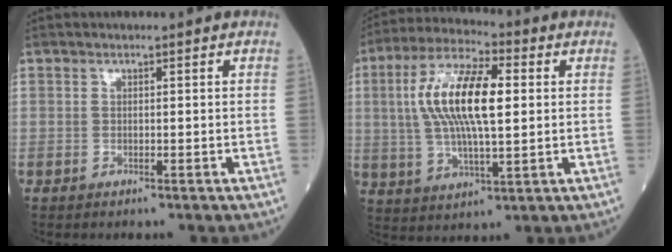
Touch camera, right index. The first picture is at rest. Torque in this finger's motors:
{"motor_torque": [1.88, 0.26, 1.05, 0.21]}